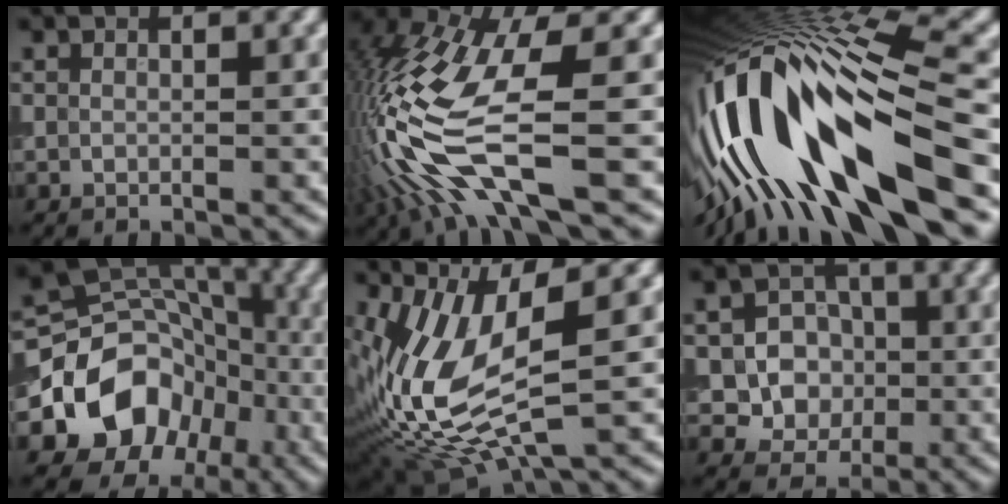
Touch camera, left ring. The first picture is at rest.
{"total": 12.5, "force": [-3.0, 3.9, 11.5], "torque": [-0.262, -0.005, -0.058]}
{"total": 16.7, "force": [-5.6, 5.2, 14.9], "torque": [-0.276, 0.007, -0.098]}
{"total": 10.9, "force": [-3.5, 8.8, 5.4], "torque": [-0.089, -0.002, -0.067]}
{"total": 11.3, "force": [0.6, 4.9, 10.2], "torque": [-0.228, -0.019, 0.017]}
{"total": 6.5, "force": [-0.4, 5.9, 2.8], "torque": [-0.029, 0.006, -0.030]}